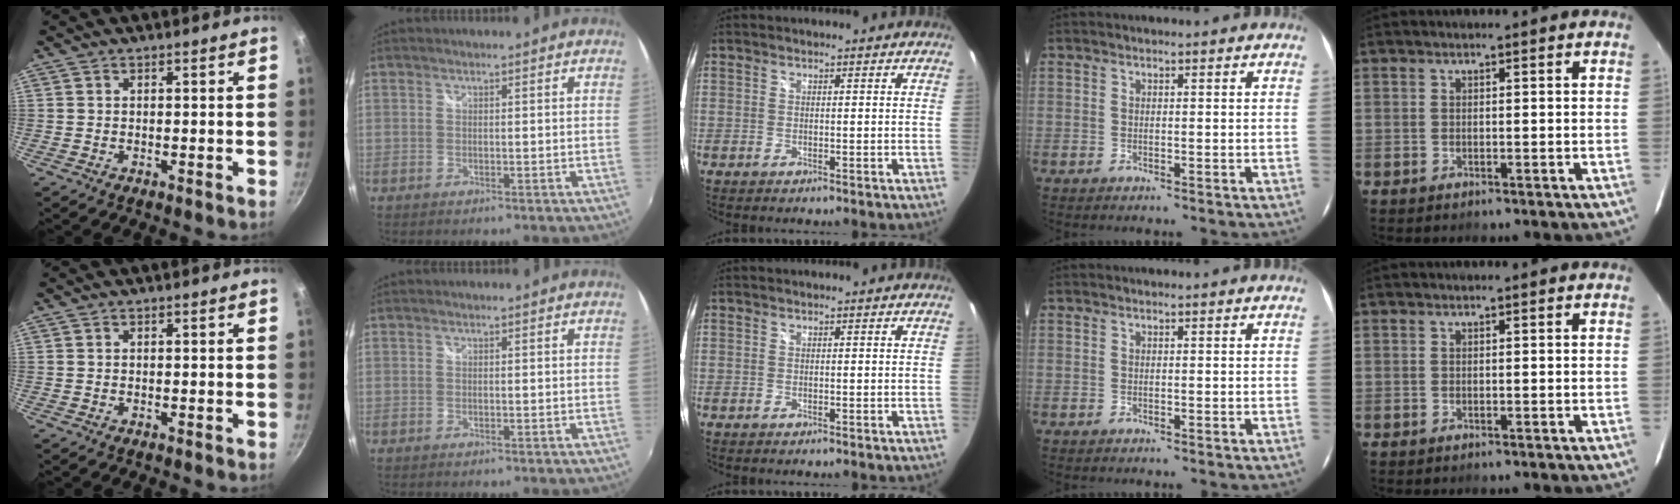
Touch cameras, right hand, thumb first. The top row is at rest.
{}